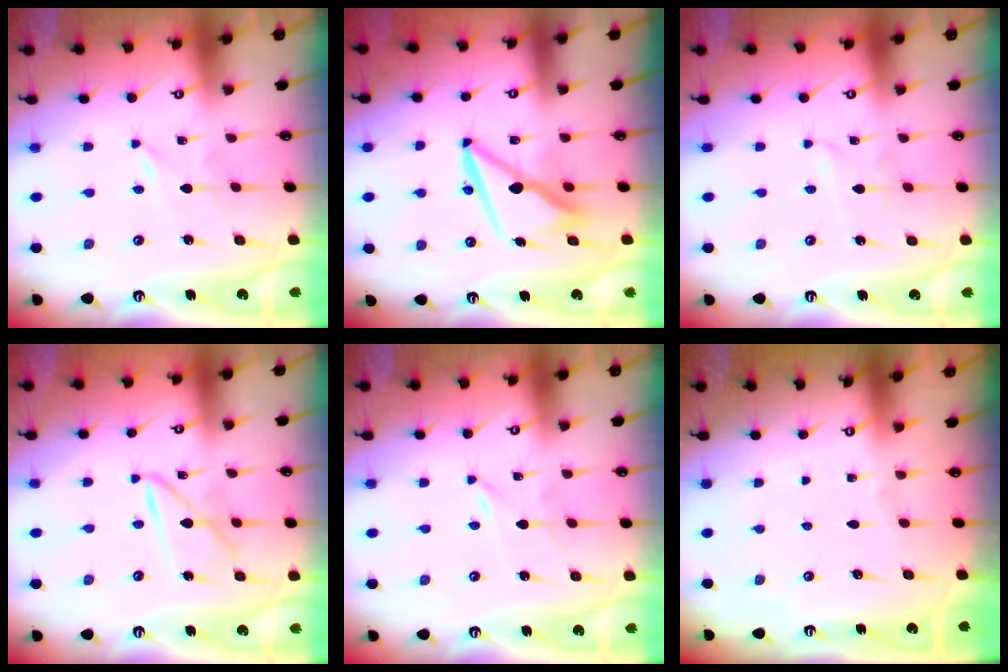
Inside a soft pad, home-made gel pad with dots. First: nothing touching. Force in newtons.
{"total": 8.6, "press": 8.4, "slide": 1.6}
{"total": 1.2, "press": 1.2, "slide": 0.1}
{"total": 9.1, "press": 9.1, "slide": 0.8}
{"total": 0.0}
{"total": 0.0}